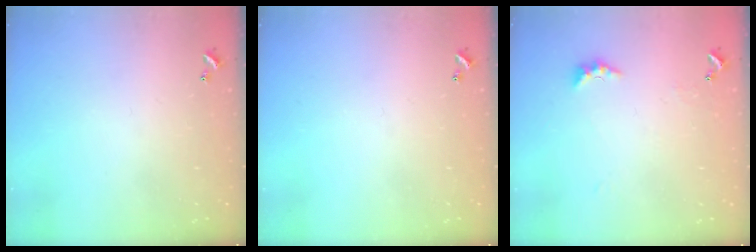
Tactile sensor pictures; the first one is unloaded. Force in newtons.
{"total": 0.0}
{"total": 2.9, "press": 2.8, "slide": 0.7}